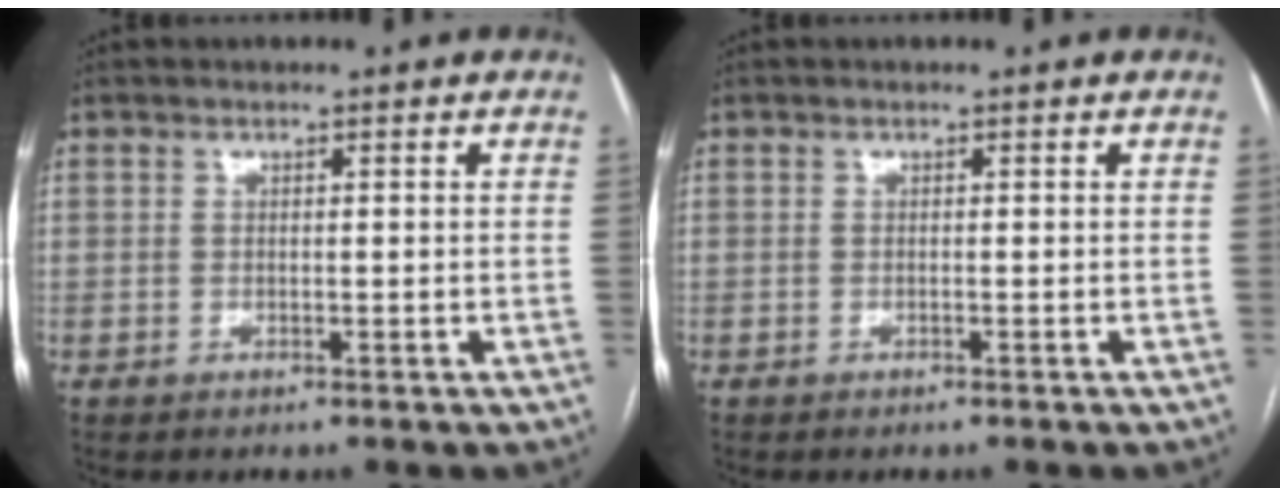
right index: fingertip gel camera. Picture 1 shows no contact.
{"total": 0.0}